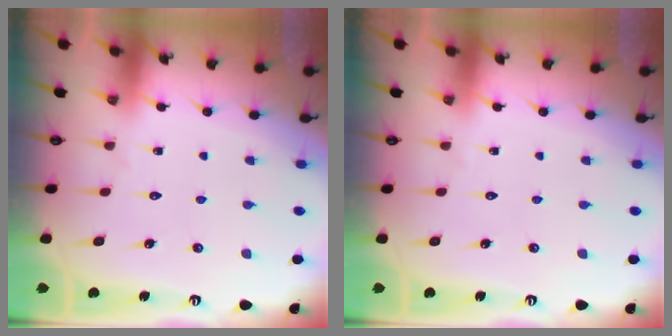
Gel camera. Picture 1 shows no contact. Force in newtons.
{"total": 0.0}